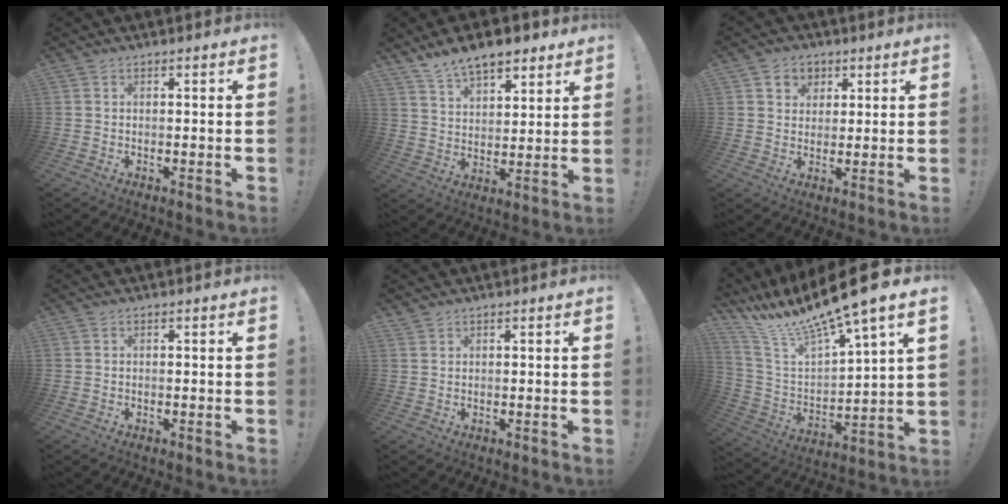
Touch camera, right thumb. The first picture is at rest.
{"total": 10.8, "force": [8.5, 4.9, 4.5], "torque": [-0.081, -0.050, 0.159]}
{"total": 5.7, "force": [2.6, 4.9, 1.2], "torque": [-0.010, -0.014, 0.050]}
{"total": 0.0}
{"total": 1.1, "force": [1.0, 0.4, 0.2], "torque": [0.002, -0.007, 0.019]}
{"total": 15.5, "force": [12.3, 2.1, 9.2], "torque": [-0.176, -0.093, 0.201]}